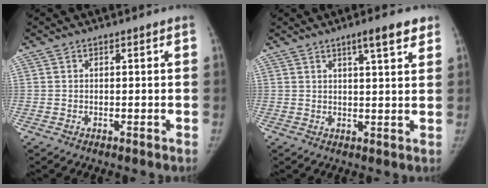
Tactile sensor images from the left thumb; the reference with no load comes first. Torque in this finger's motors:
{"motor_torque": [0.40, 0.38, 0.23, 0.69, 0.01]}